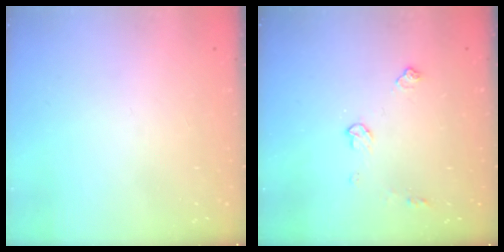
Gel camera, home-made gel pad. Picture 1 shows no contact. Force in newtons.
{"total": 5.4, "press": 5.4, "slide": 0.8}